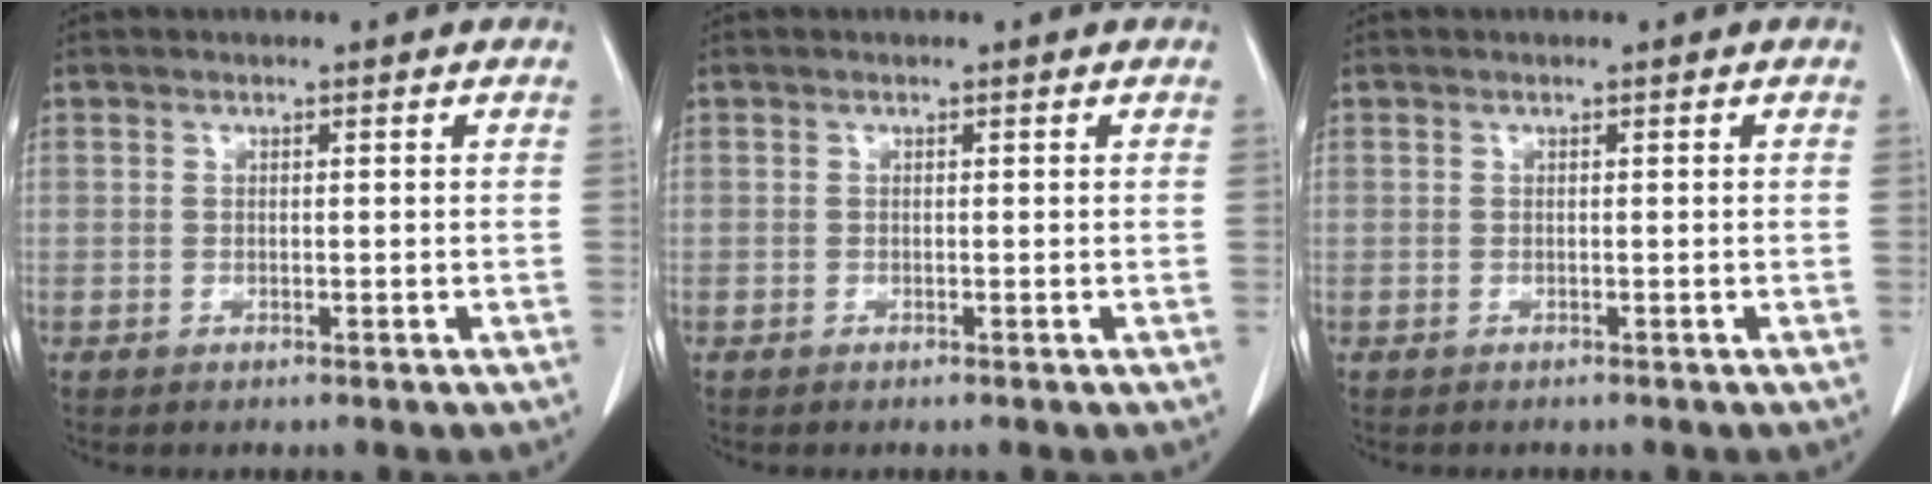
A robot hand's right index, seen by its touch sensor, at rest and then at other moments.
{"total": 0.0}
{"total": 0.6, "force": [-0.6, 0.2, 0.1], "torque": [-0.005, -0.001, -0.010]}